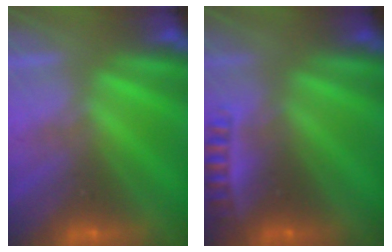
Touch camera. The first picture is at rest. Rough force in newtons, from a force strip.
{"total": 2.4}